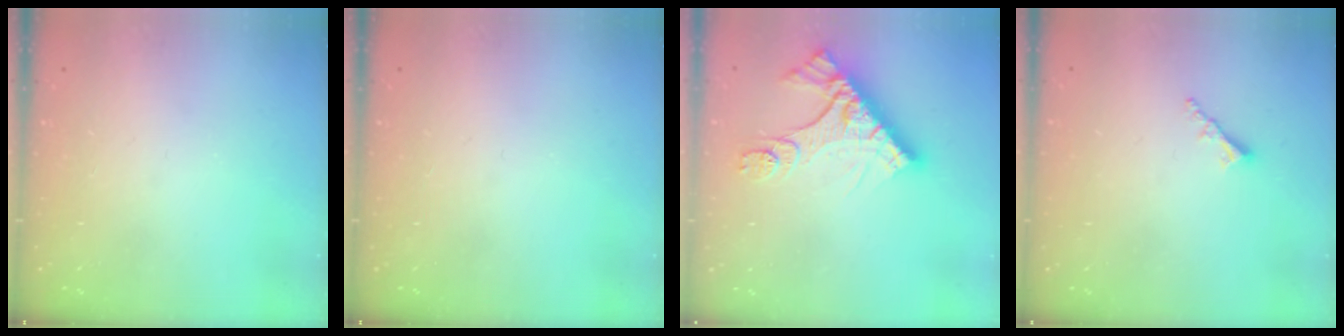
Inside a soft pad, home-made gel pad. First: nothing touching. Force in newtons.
{"total": 0.0}
{"total": 14.3, "press": 14.3, "slide": 1.2}
{"total": 2.3, "press": 2.2, "slide": 0.6}